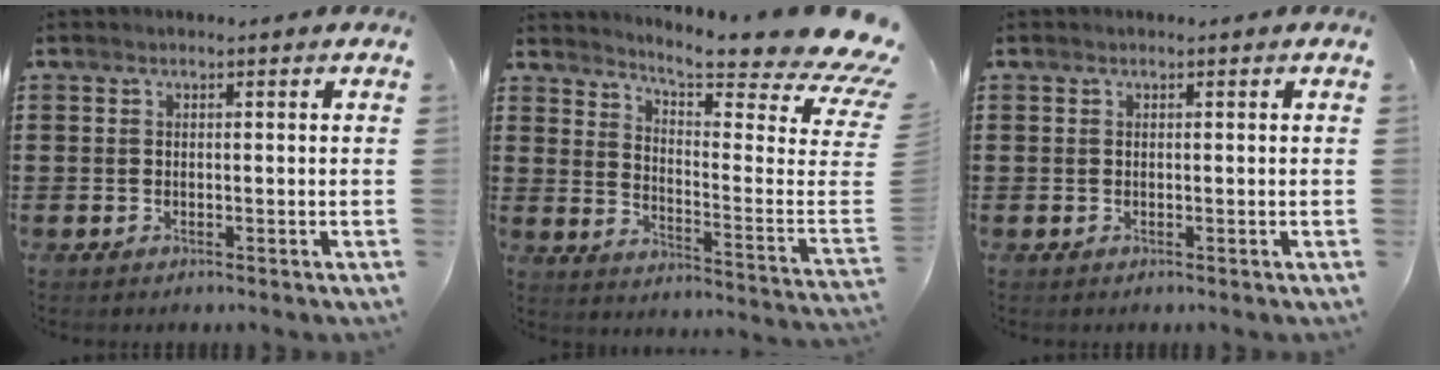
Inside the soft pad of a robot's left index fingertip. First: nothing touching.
{"total": 8.6, "force": [7.6, -0.8, 3.9], "torque": [-0.095, -0.075, 0.122]}
{"total": 0.0}